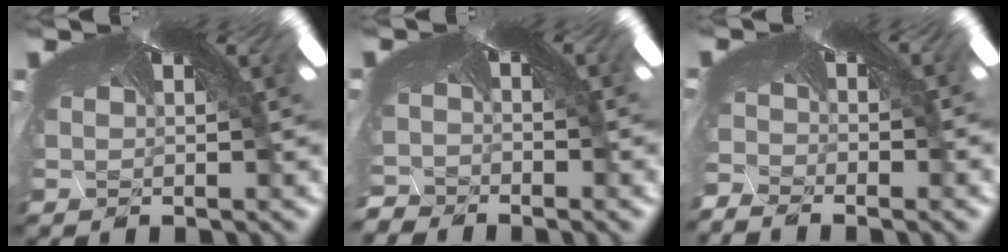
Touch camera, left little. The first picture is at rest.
{"total": 4.4, "force": [-4.4, 0.3, -0.5], "torque": [-0.020, -0.051, -0.047]}
{"total": 5.6, "force": [-5.6, -0.1, 0.0], "torque": [-0.015, -0.058, -0.060]}